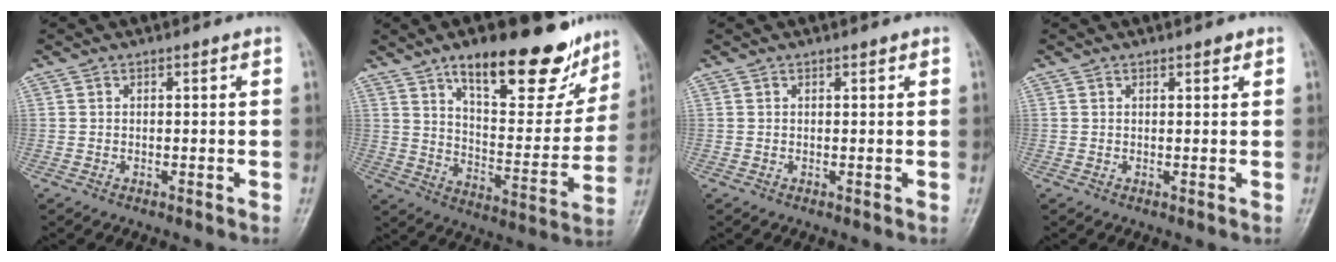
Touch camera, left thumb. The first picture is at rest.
{"total": 22.5, "force": [14.8, 8.4, 14.7], "torque": [-0.156, -0.068, 0.225]}
{"total": 0.5, "force": [0.4, 0.2, 0.3], "torque": [-0.005, -0.002, 0.005]}
{"total": 1.1, "force": [0.8, 0.4, 0.7], "torque": [-0.005, -0.003, 0.010]}